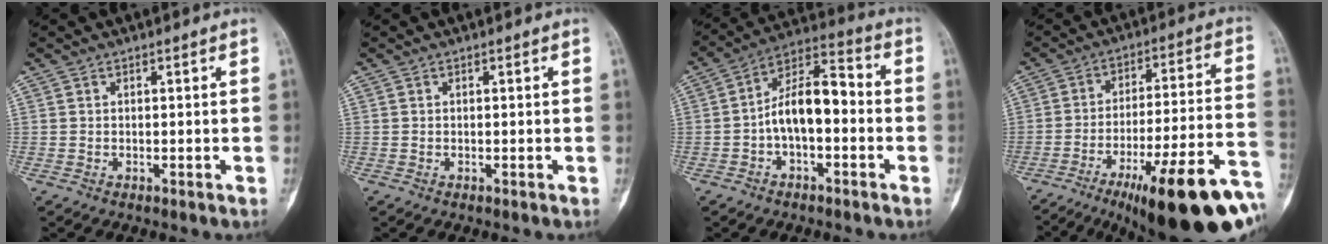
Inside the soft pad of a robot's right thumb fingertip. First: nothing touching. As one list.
[{"total": 0.0}, {"total": 11.4, "force": [-1.9, 5.9, 9.6], "torque": [-0.151, 0.049, -0.042]}, {"total": 25.6, "force": [-14.1, 5.0, 20.8], "torque": [-0.240, 0.058, -0.207]}]